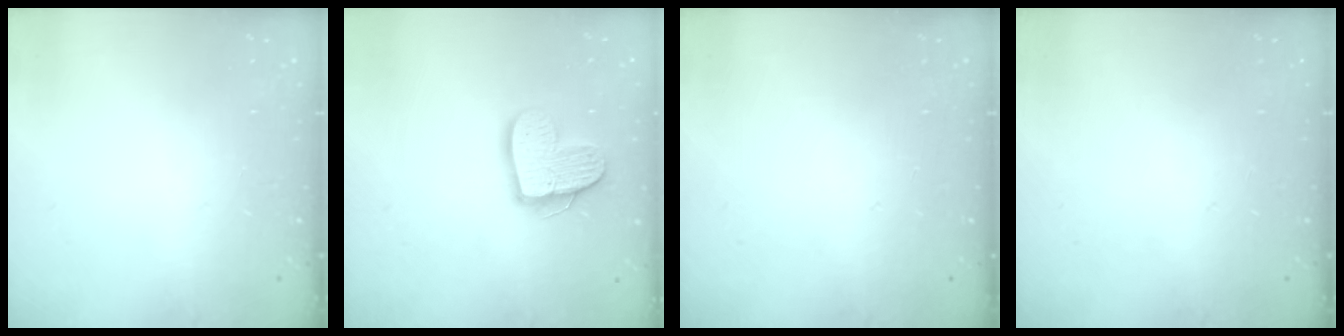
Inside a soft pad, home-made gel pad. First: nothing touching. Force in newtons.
{"total": 13.4, "press": 13.4, "slide": 0.8}
{"total": 0.0}
{"total": 0.0}